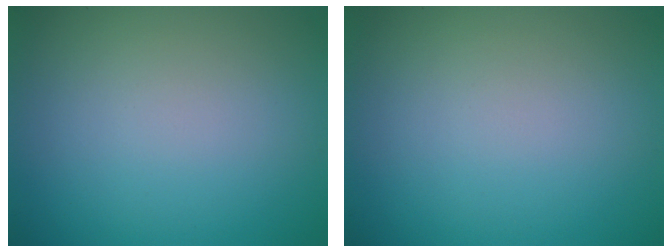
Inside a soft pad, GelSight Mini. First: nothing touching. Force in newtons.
{"total": 0.0}